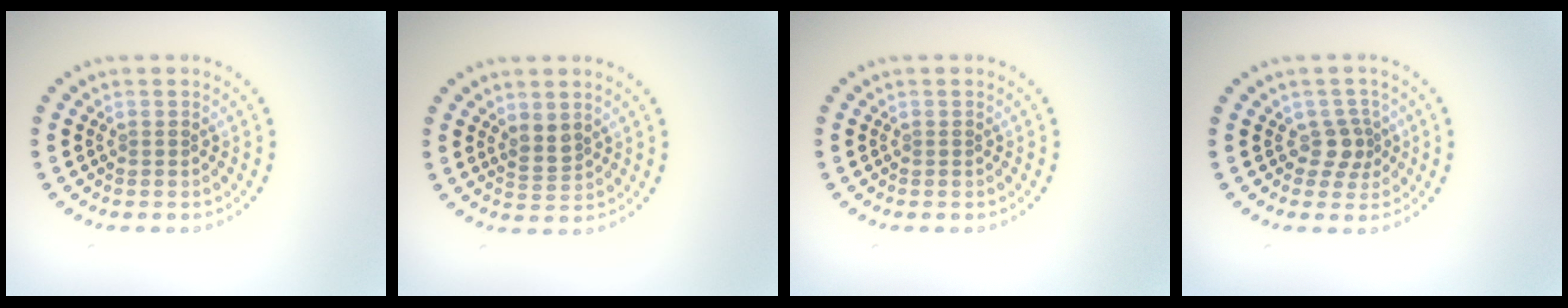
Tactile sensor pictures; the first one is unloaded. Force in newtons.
{"total": 1.8, "press": 1.5, "slide": 0.9}
{"total": 0.0}
{"total": 2.1, "press": 1.5, "slide": 1.5}